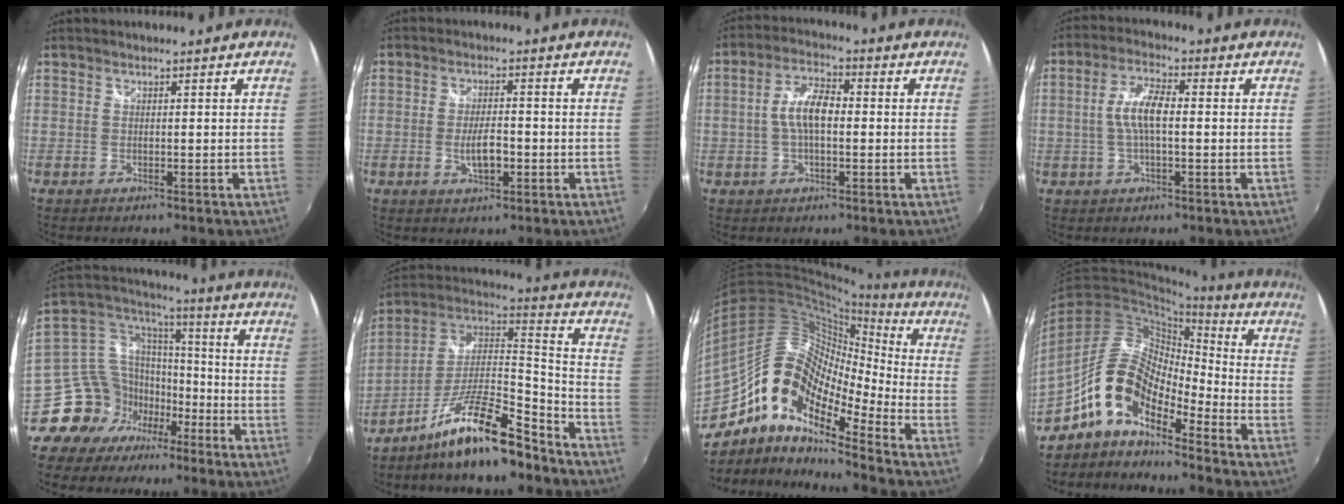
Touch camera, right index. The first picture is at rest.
{"total": 5.0, "force": [-1.5, 1.9, 4.4], "torque": [-0.087, -0.003, -0.023]}
{"total": 7.0, "force": [-0.4, 3.2, 6.2], "torque": [-0.122, 0.014, -0.008]}
{"total": 6.7, "force": [-0.3, 2.3, 6.2], "torque": [-0.125, 0.010, -0.007]}
{"total": 13.9, "force": [-8.9, 10.0, 3.8], "torque": [-0.081, 0.052, -0.153]}
{"total": 16.4, "force": [-11.7, 3.5, 10.9], "torque": [-0.210, 0.010, -0.209]}
{"total": 19.2, "force": [-10.3, 8.8, 13.6], "torque": [-0.232, -0.011, -0.210]}
{"total": 12.6, "force": [-8.2, 5.1, 8.1], "torque": [-0.154, 0.018, -0.168]}